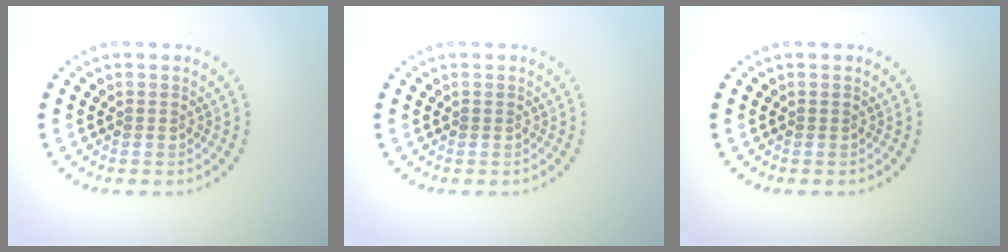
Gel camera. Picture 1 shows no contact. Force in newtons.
{"total": 0.0}
{"total": 0.0}